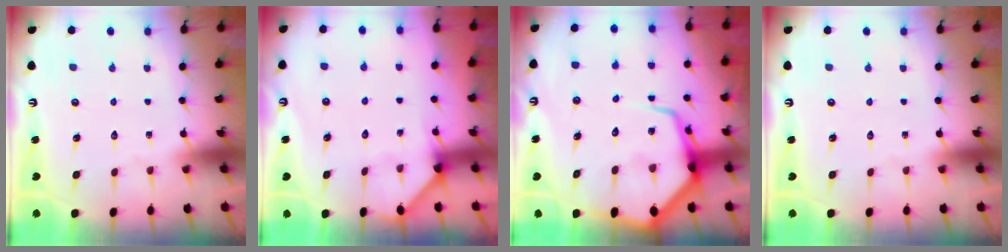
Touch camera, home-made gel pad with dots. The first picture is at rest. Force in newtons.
{"total": 2.7, "press": 2.7, "slide": 0.2}
{"total": 12.4, "press": 12.3, "slide": 1.3}
{"total": 0.0}